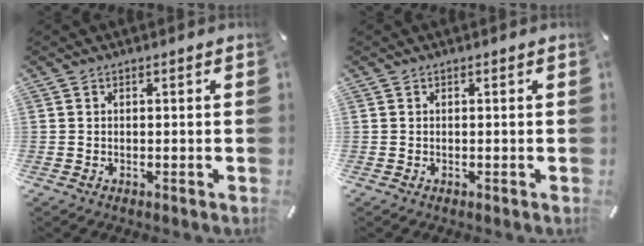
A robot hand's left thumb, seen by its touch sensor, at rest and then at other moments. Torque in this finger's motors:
{"motor_torque": [-0.05, -0.05, -0.02, 0.08, 0.00]}